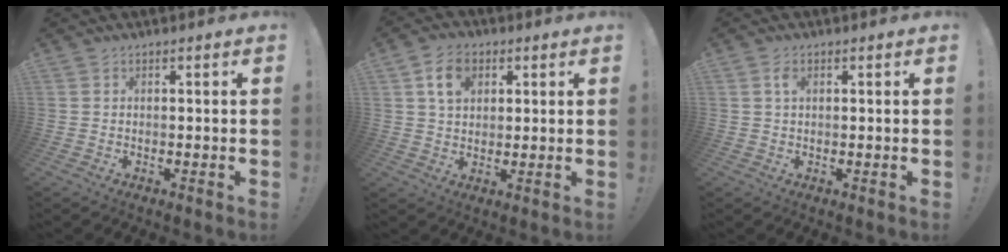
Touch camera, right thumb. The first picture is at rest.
{"total": 8.7, "force": [3.4, 6.3, 4.8], "torque": [-0.068, 0.002, 0.064]}
{"total": 2.2, "force": [0.8, 1.2, 1.6], "torque": [-0.029, 0.000, 0.013]}